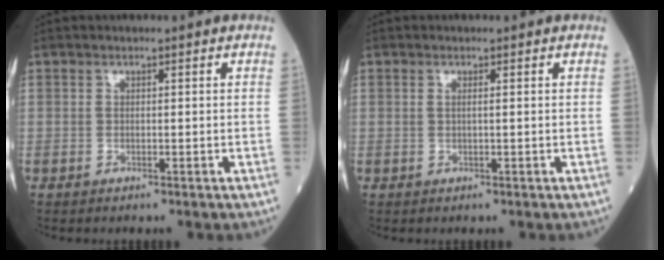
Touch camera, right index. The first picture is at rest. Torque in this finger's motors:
{"motor_torque": [-0.08, -0.06, -0.02, 0.00]}